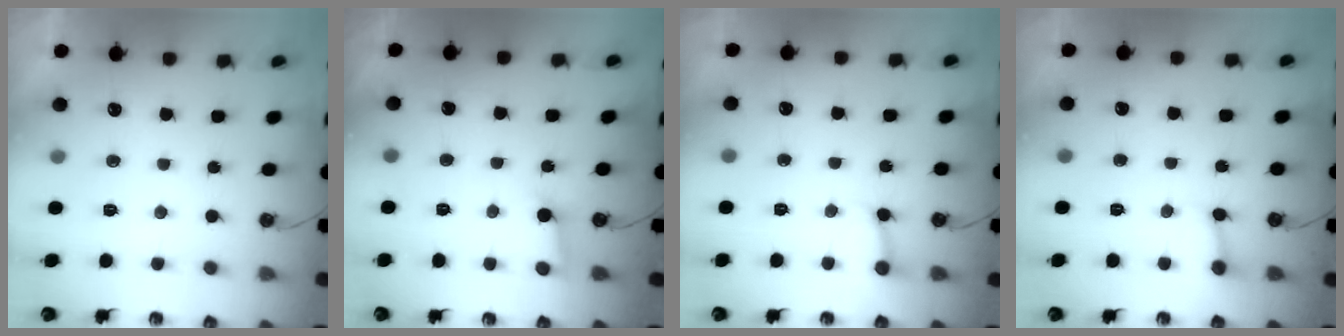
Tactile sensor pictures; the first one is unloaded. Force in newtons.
{"total": 2.6, "press": 2.6, "slide": 0.4}
{"total": 3.5, "press": 3.5, "slide": 0.4}
{"total": 3.0, "press": 2.9, "slide": 0.4}